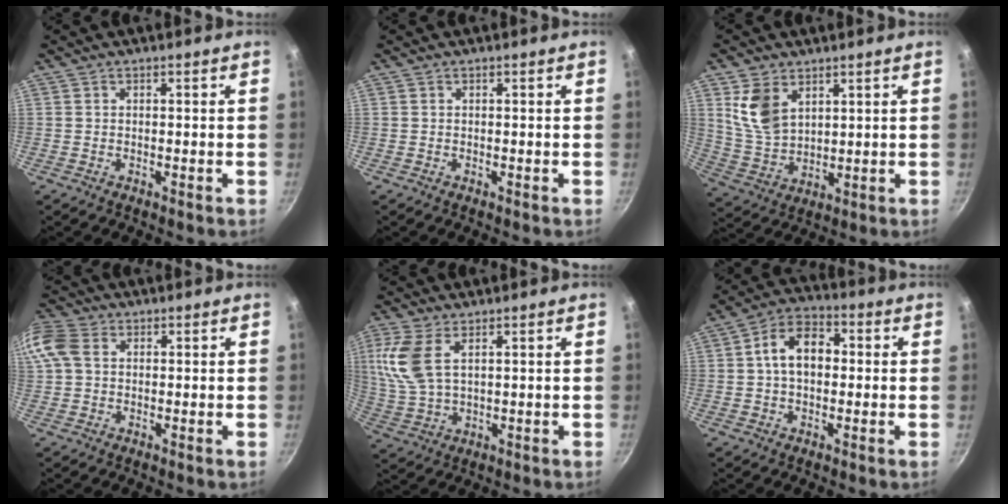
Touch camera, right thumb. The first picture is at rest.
{"total": 0.0}
{"total": 9.4, "force": [4.2, 6.0, 5.9], "torque": [-0.100, -0.028, 0.092]}
{"total": 7.7, "force": [1.9, 5.5, 5.0], "torque": [-0.106, 0.018, 0.027]}
{"total": 9.8, "force": [3.6, 5.0, 7.7], "torque": [-0.166, -0.007, 0.078]}
{"total": 9.8, "force": [0.8, 6.6, 7.3], "torque": [-0.093, 0.028, -0.002]}